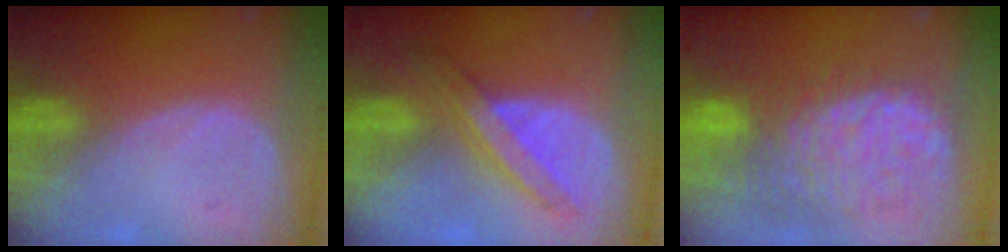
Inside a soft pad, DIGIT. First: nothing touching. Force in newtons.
{"total": 7.2, "press": 6.3, "slide": 3.3}
{"total": 12.5, "press": 11.0, "slide": 5.9}